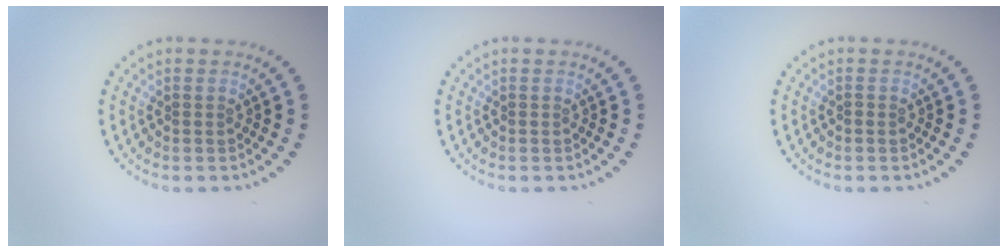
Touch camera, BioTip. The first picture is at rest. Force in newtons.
{"total": 0.0}
{"total": 0.5, "press": 0.4, "slide": 0.4}